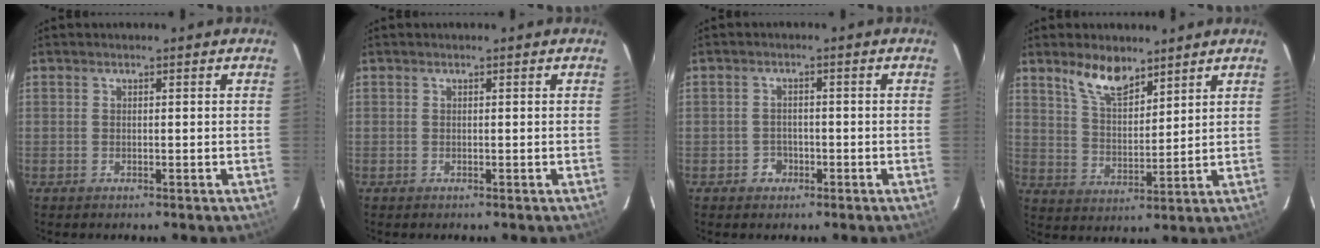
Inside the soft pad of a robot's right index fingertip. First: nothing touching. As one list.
[{"total": 0.0}, {"total": 2.7, "force": [-1.3, 2.4, 0.3], "torque": [-0.008, 0.007, -0.020]}, {"total": 8.2, "force": [6.1, 3.1, 4.5], "torque": [-0.079, 0.006, 0.119]}]